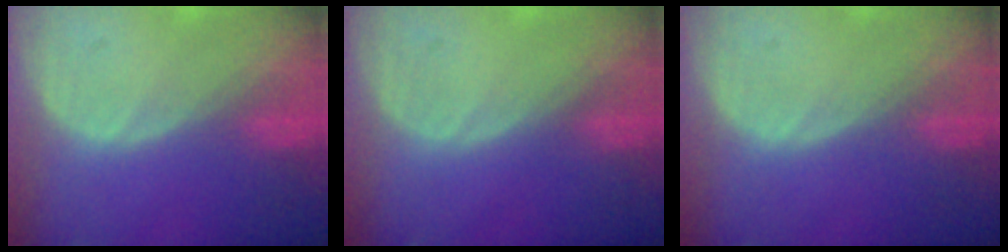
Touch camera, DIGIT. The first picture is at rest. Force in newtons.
{"total": 0.0}
{"total": 0.0}